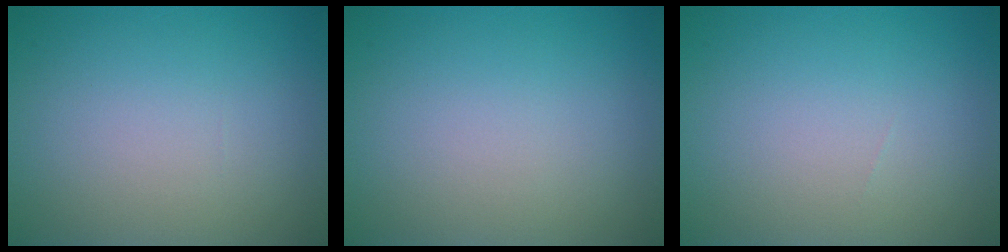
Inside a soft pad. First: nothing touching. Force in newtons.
{"total": 0.0}
{"total": 0.0}